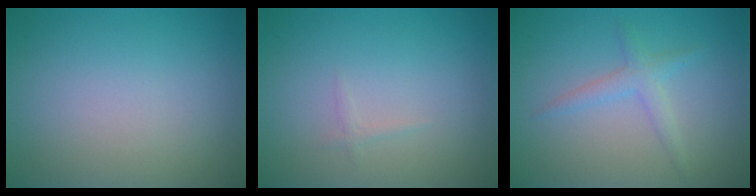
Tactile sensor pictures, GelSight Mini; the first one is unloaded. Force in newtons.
{"total": 0.5, "press": 0.5, "slide": 0.0}
{"total": 1.9, "press": 1.9, "slide": 0.1}